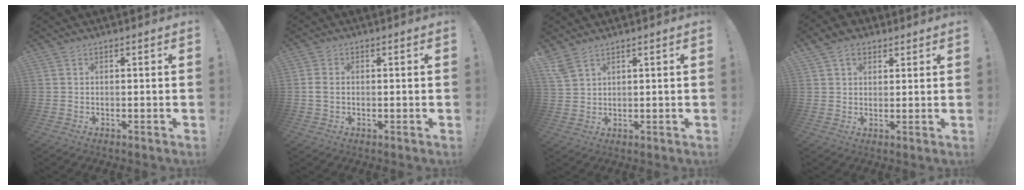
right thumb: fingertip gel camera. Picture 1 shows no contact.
{"total": 2.6, "force": [-0.2, 1.8, 1.8], "torque": [-0.042, 0.005, -0.003]}
{"total": 4.4, "force": [3.3, 1.6, 2.4], "torque": [-0.056, -0.010, 0.068]}
{"total": 5.7, "force": [2.9, 4.1, 2.6], "torque": [-0.046, -0.001, 0.056]}